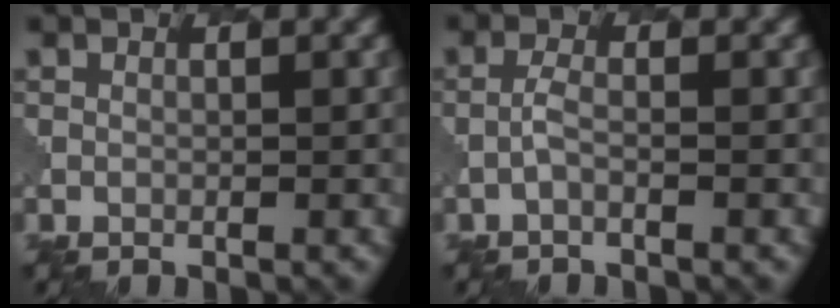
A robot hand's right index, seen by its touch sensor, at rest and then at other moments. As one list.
[{"total": 1.0, "force": [-0.5, 0.2, 0.9], "torque": [-0.018, 0.004, -0.014]}]